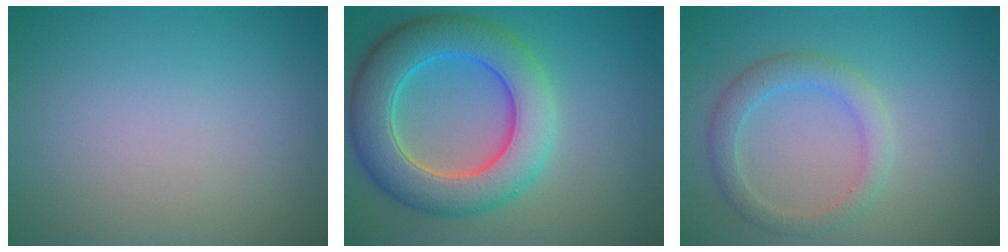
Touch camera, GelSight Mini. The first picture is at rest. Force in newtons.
{"total": 8.5, "press": 8.4, "slide": 0.4}
{"total": 2.8, "press": 2.8, "slide": 0.2}